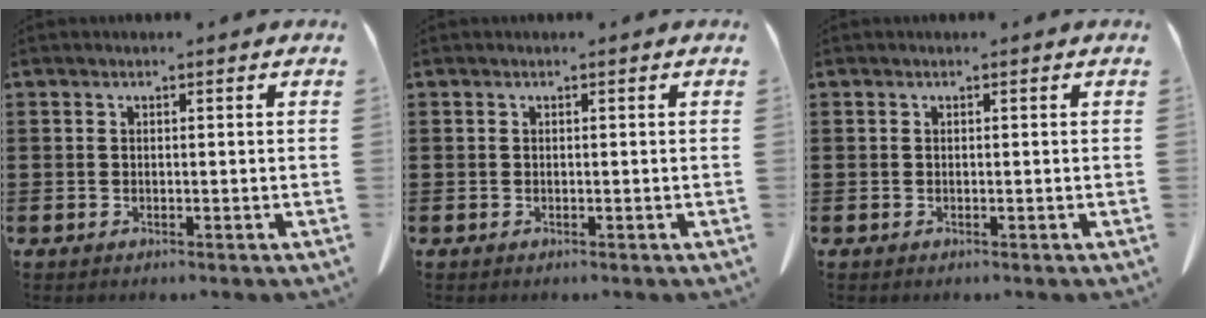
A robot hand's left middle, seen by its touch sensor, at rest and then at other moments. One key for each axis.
{"total": 0.0}
{"total": 0.0}